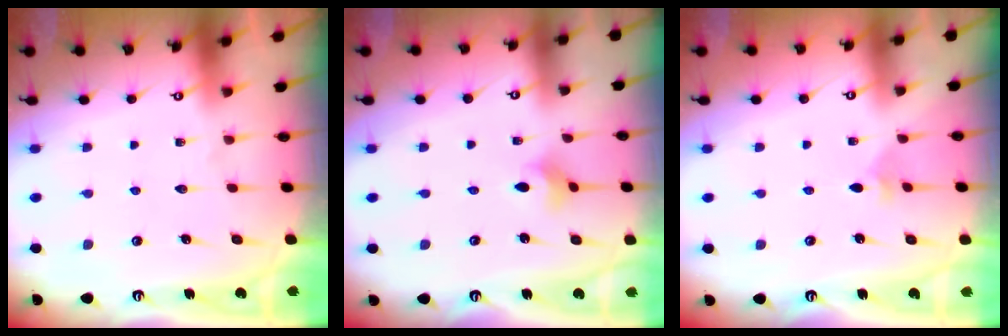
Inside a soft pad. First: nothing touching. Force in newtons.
{"total": 3.0, "press": 3.0, "slide": 0.6}
{"total": 1.9, "press": 1.9, "slide": 0.3}